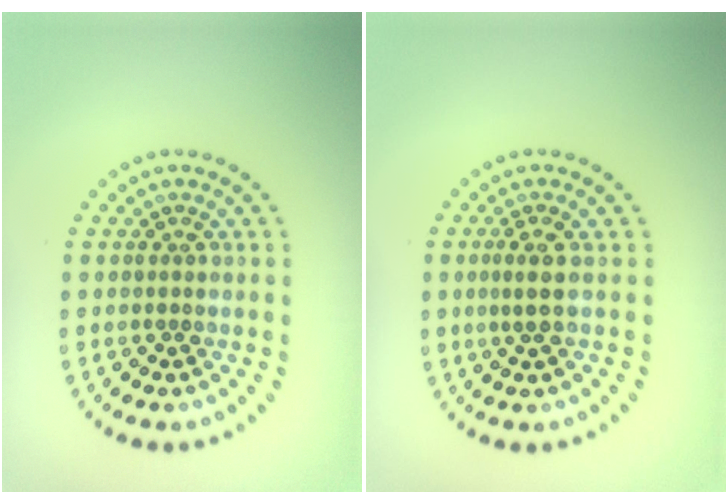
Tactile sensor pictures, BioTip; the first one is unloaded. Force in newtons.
{"total": 1.7, "press": 1.4, "slide": 1.1}